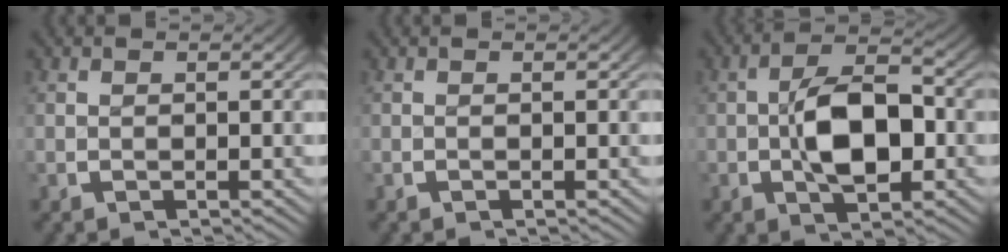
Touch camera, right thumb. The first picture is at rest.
{"total": 0.0}
{"total": 8.2, "force": [-1.1, 4.8, 6.6], "torque": [-0.126, -0.018, -0.014]}